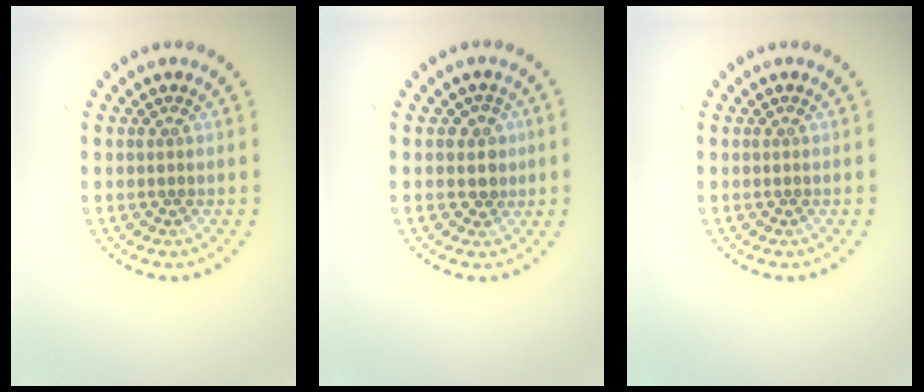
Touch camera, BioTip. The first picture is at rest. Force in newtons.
{"total": 1.8, "press": 1.6, "slide": 0.9}
{"total": 0.0}